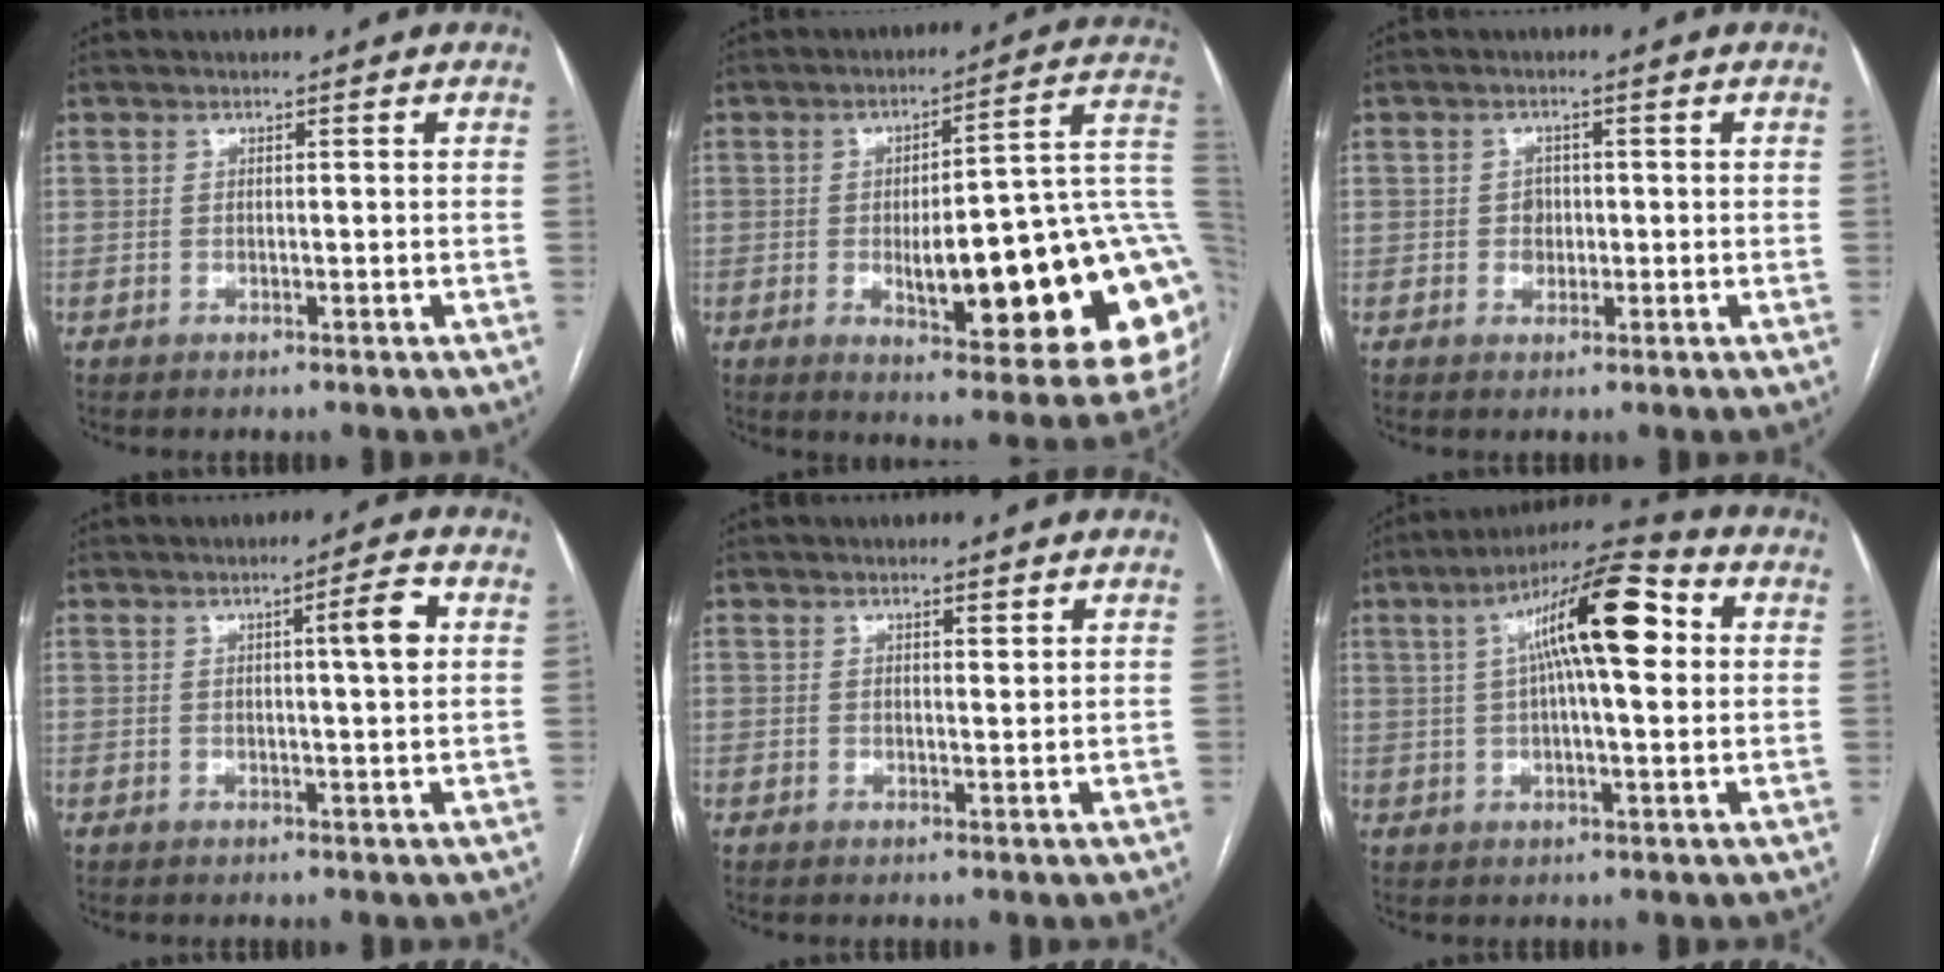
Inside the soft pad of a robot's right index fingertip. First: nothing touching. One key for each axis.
{"total": 25.9, "fx": -3.8, "fy": 5.6, "fz": 25.0, "tx": -0.224, "ty": 0.017, "tz": -0.039}
{"total": 2.1, "fx": -0.1, "fy": 1.8, "fz": 1.1, "tx": -0.011, "ty": 0.004, "tz": 0.000}
{"total": 4.3, "fx": 1.1, "fy": 0.0, "fz": 4.2, "tx": -0.059, "ty": 0.003, "tz": 0.014}
{"total": 1.5, "fx": 1.0, "fy": 0.3, "fz": 1.0, "tx": -0.019, "ty": -0.002, "tz": 0.016}
{"total": 15.1, "fx": 3.6, "fy": 3.1, "fz": 14.4, "tx": -0.239, "ty": 0.039, "tz": 0.052}